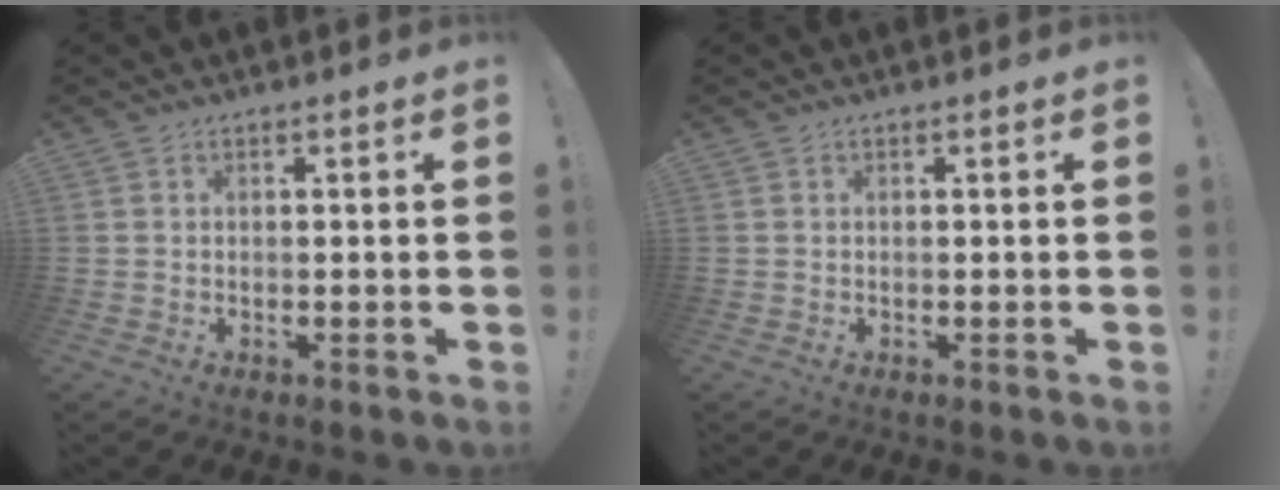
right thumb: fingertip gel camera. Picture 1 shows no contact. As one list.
[{"total": 0.0}]